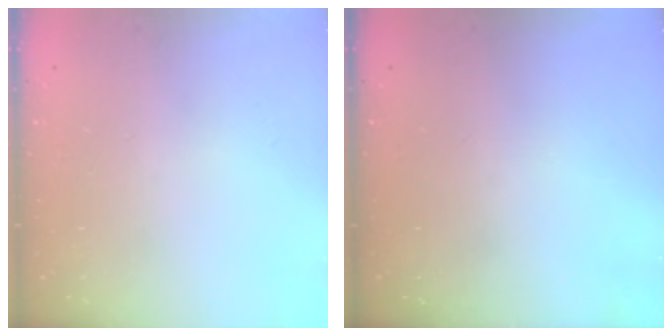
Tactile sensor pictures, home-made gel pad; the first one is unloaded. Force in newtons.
{"total": 0.0}